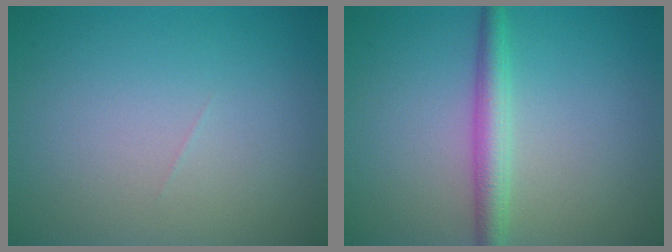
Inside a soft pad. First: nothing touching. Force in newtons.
{"total": 3.0, "press": 3.0, "slide": 0.1}